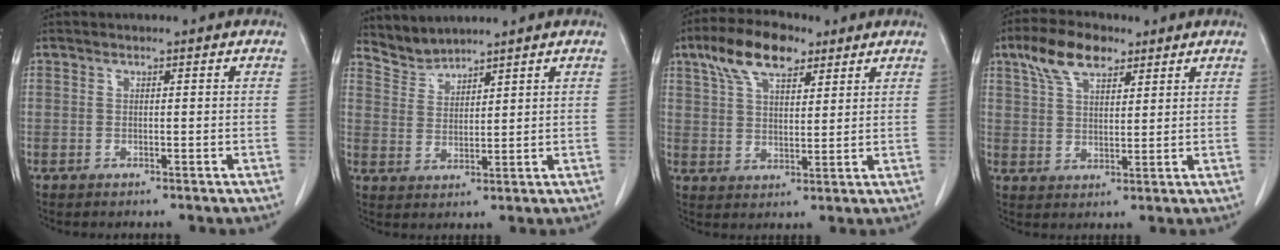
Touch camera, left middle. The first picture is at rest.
{"total": 3.8, "force": [3.7, -0.1, -0.8], "torque": [0.012, 0.000, 0.084]}
{"total": 10.1, "force": [6.3, 4.0, 6.8], "torque": [-0.132, 0.023, 0.116]}
{"total": 8.1, "force": [5.2, 3.5, 5.2], "torque": [-0.104, 0.020, 0.098]}